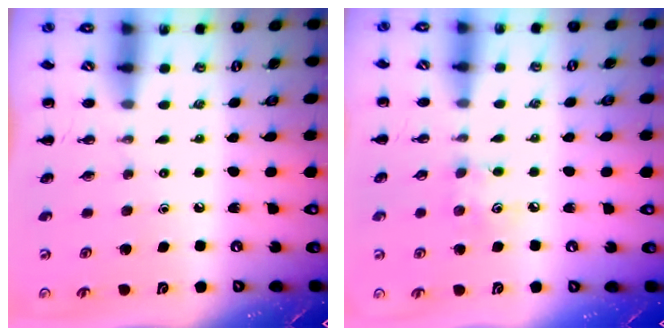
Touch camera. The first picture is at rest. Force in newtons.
{"total": 5.1, "press": 5.0, "slide": 0.9}